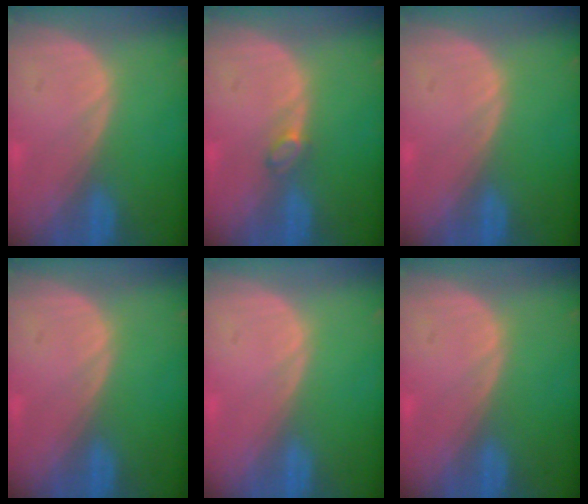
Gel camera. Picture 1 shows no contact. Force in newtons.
{"total": 1.6, "press": 1.6, "slide": 0.2}
{"total": 0.0}
{"total": 0.0}
{"total": 0.0}
{"total": 0.0}